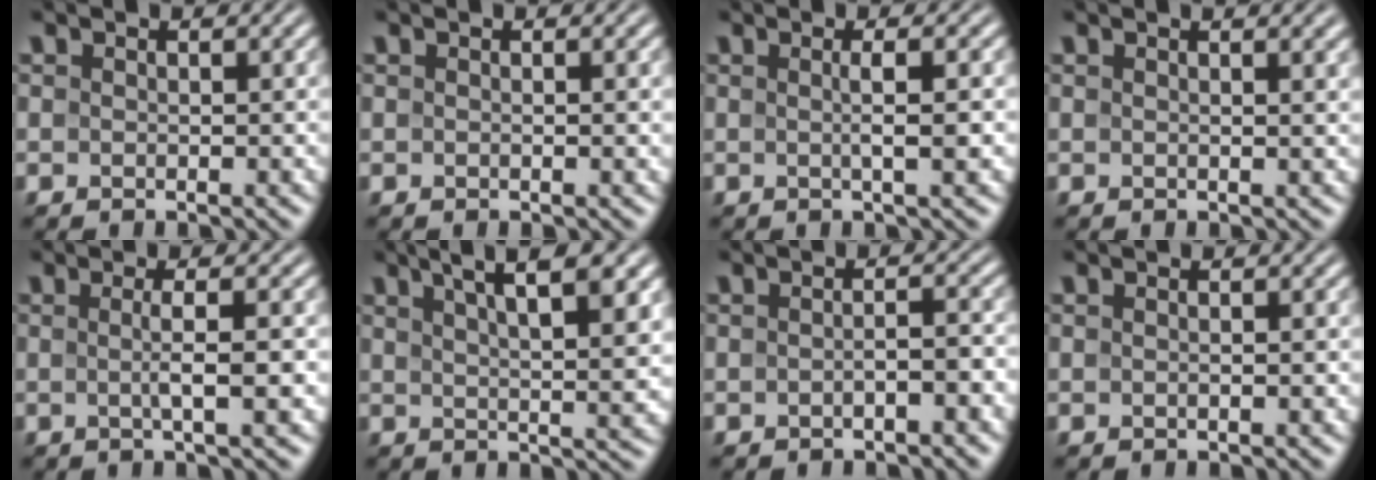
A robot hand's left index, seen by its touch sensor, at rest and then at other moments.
{"total": 0.9, "force": [0.1, 0.2, 0.9], "torque": [-0.011, 0.004, -0.001]}
{"total": 2.7, "force": [0.1, 0.5, 2.7], "torque": [-0.040, 0.003, -0.003]}
{"total": 2.9, "force": [1.5, 1.1, 2.2], "torque": [-0.015, 0.011, 0.003]}
{"total": 3.3, "force": [-0.1, 0.7, 3.2], "torque": [-0.047, 0.000, -0.004]}
{"total": 7.5, "force": [4.1, 2.1, 5.9], "torque": [-0.063, 0.020, 0.049]}
{"total": 1.9, "force": [-0.7, 0.5, 1.7], "torque": [-0.026, 0.006, -0.014]}
{"total": 0.9, "force": [0.0, 0.3, 0.9], "torque": [-0.009, -0.004, -0.005]}